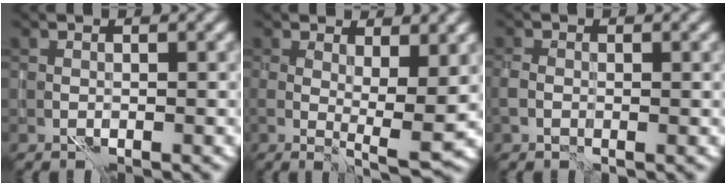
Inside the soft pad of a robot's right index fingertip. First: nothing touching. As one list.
[{"total": 5.4, "force": [1.2, 1.7, 5.0], "torque": [-0.081, -0.011, 0.023]}, {"total": 1.8, "force": [-0.4, 1.3, 1.1], "torque": [-0.023, 0.000, -0.010]}]